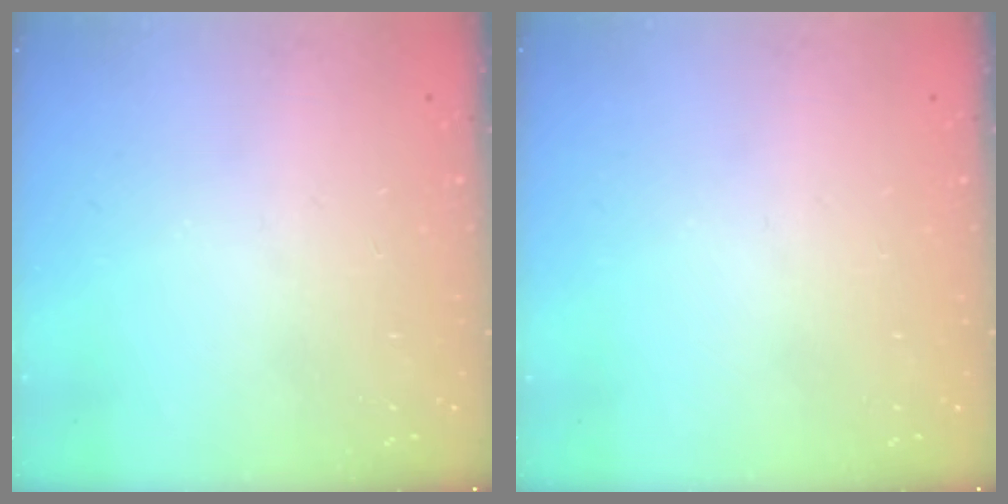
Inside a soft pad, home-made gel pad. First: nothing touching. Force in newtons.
{"total": 0.0}